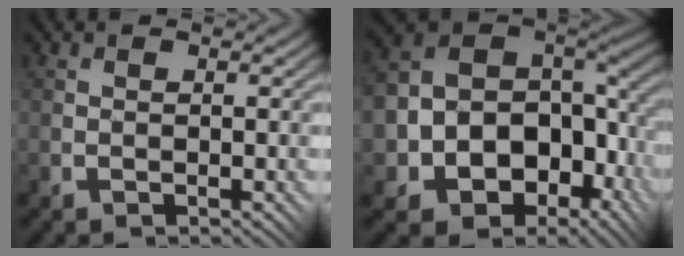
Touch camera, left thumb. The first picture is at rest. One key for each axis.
{"total": 16.1, "fx": -3.0, "fy": 12.3, "fz": 10.0, "tx": -0.204, "ty": -0.032, "tz": -0.024}